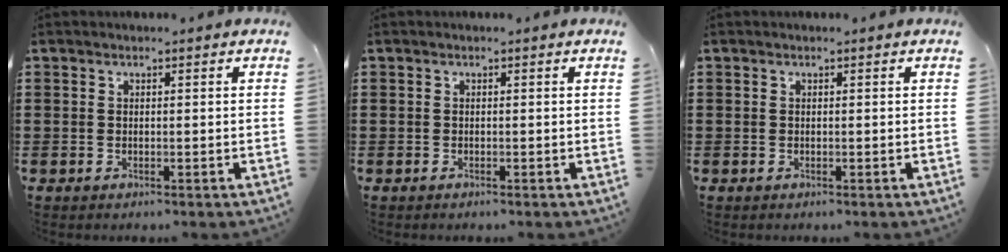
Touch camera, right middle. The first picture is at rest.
{"total": 0.0}
{"total": 0.0}